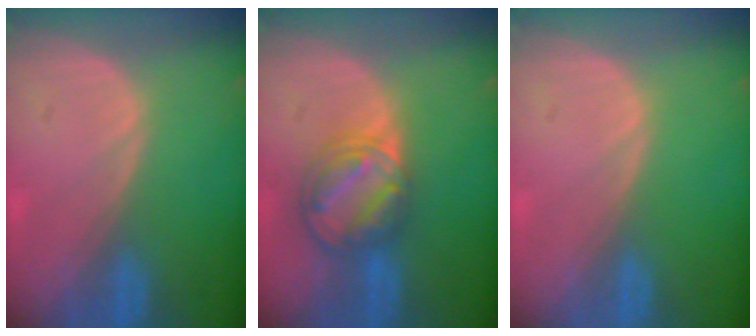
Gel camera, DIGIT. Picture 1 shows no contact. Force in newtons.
{"total": 8.1, "press": 7.0, "slide": 4.1}
{"total": 0.0}